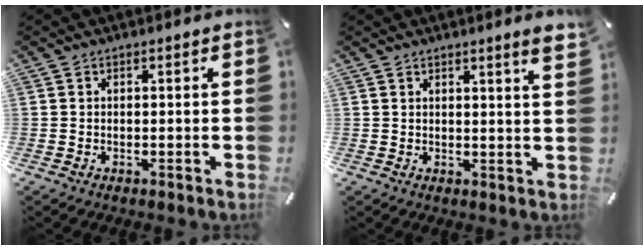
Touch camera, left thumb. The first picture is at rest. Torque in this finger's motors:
{"motor_torque": [1.41, 1.37, 1.56, -1.21, 0.25]}